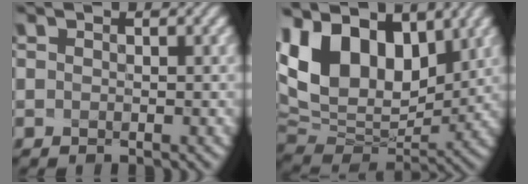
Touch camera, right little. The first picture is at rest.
{"total": 12.7, "force": [4.5, 8.5, 8.4], "torque": [-0.172, 0.025, 0.079]}